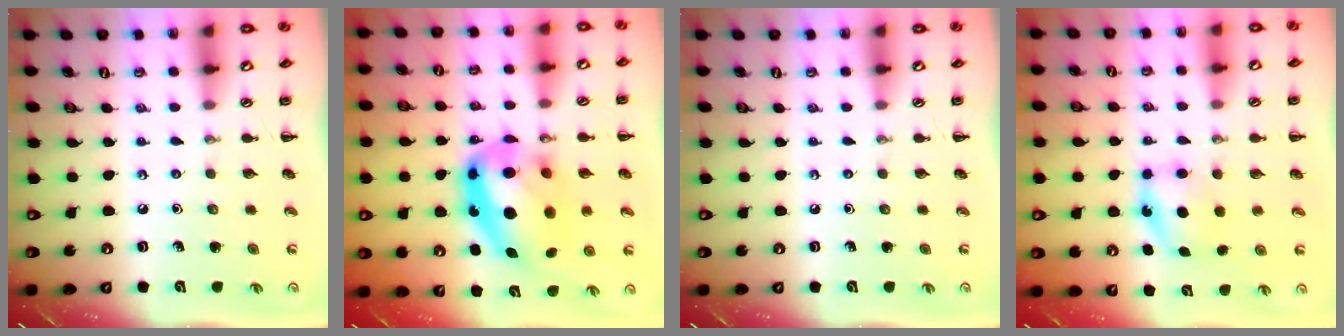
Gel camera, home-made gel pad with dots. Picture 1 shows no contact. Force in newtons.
{"total": 19.0, "press": 18.4, "slide": 4.6}
{"total": 0.0}
{"total": 5.9, "press": 5.9, "slide": 1.0}